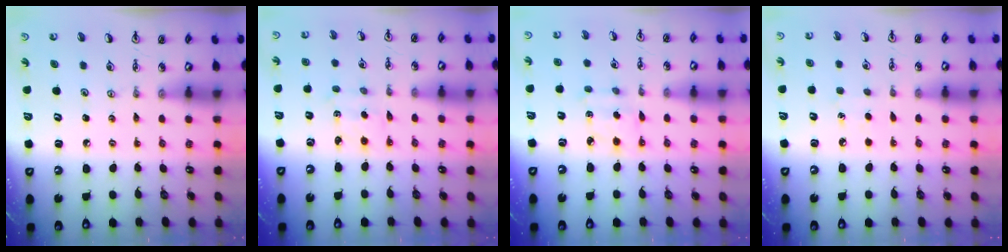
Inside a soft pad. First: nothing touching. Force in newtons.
{"total": 1.5, "press": 1.3, "slide": 0.7}
{"total": 2.0, "press": 2.0, "slide": 0.2}
{"total": 4.2, "press": 4.2, "slide": 0.5}